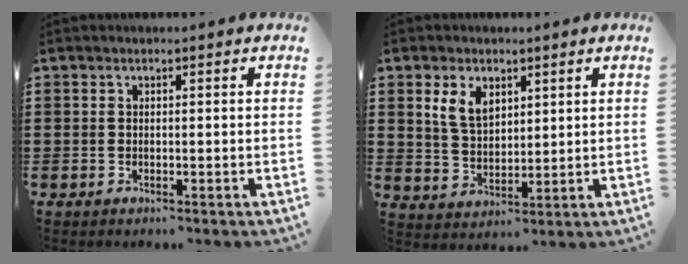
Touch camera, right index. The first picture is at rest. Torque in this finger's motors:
{"motor_torque": [0.87, 0.06, 0.15, 0.14]}